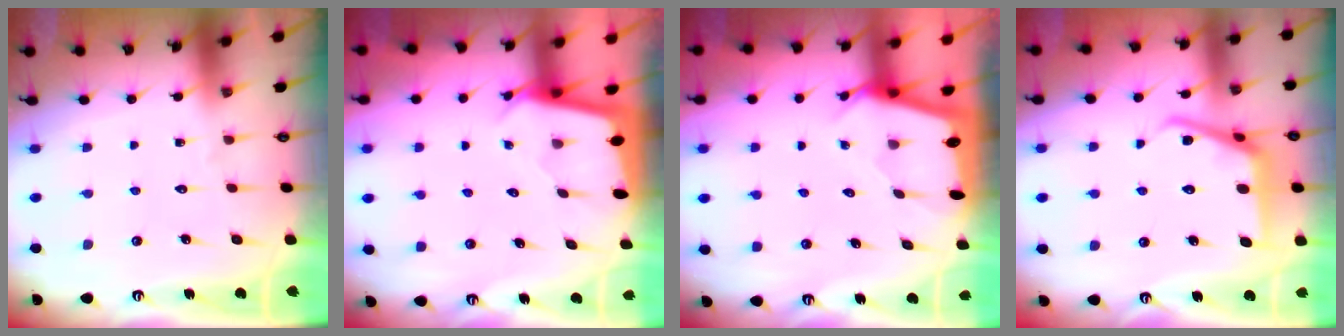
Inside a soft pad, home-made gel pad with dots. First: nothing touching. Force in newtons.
{"total": 2.4, "press": 2.4, "slide": 0.1}
{"total": 2.1, "press": 2.1, "slide": 0.1}
{"total": 10.5, "press": 10.5, "slide": 0.3}